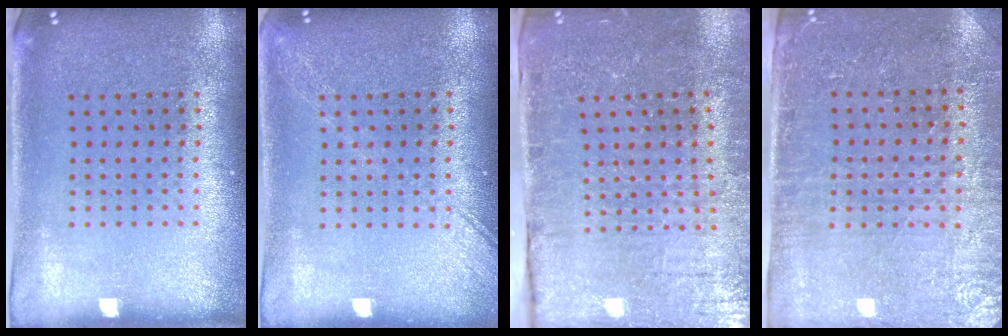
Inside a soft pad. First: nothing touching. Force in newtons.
{"total": 1.8, "press": 1.8, "slide": 0.2}
{"total": 4.1, "press": 4.1, "slide": 0.5}
{"total": 3.0, "press": 2.7, "slide": 1.3}